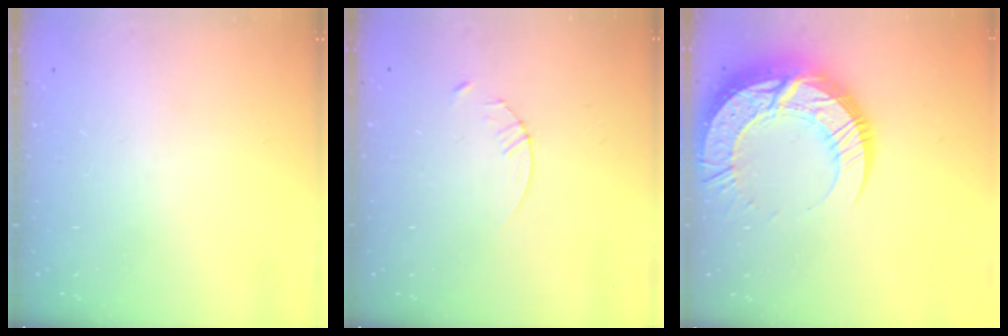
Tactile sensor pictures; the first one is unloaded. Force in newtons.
{"total": 2.9, "press": 2.9, "slide": 0.4}
{"total": 22.5, "press": 22.4, "slide": 1.8}